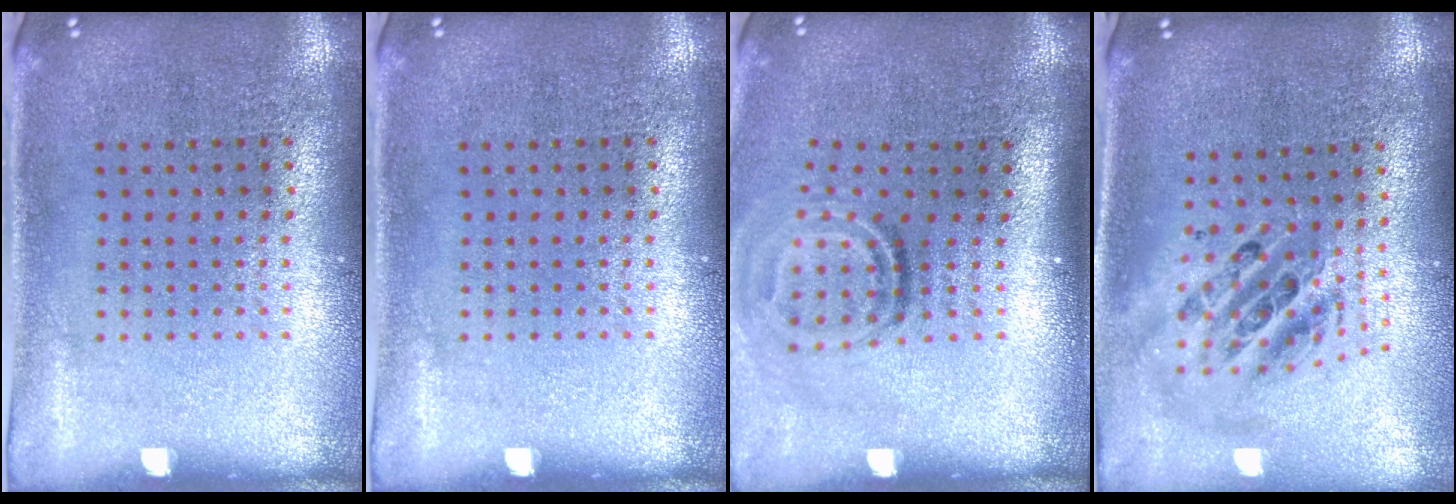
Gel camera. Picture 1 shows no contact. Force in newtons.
{"total": 0.0}
{"total": 1.9, "press": 1.1, "slide": 1.5}
{"total": 2.2, "press": 1.7, "slide": 1.4}